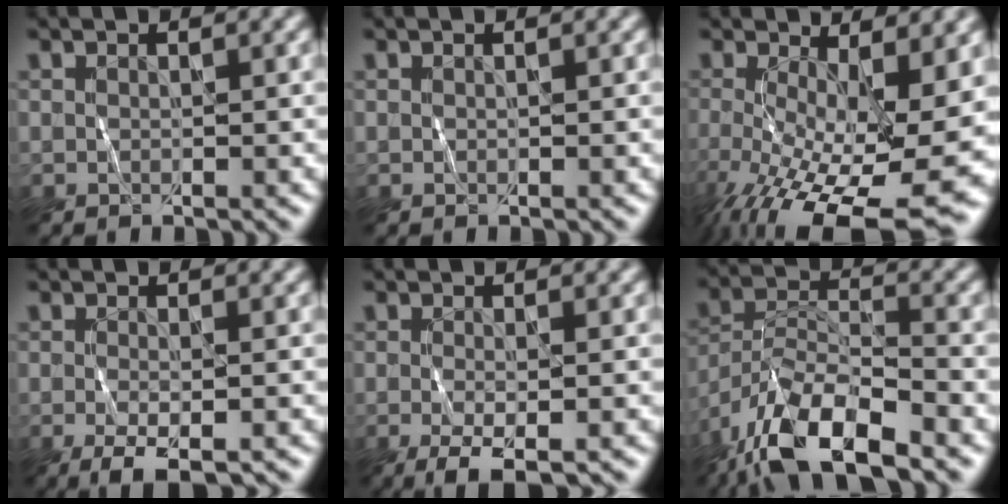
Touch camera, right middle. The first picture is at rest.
{"total": 0.0}
{"total": 14.5, "force": [-4.2, 6.2, 12.4], "torque": [-0.213, -0.049, -0.048]}
{"total": 2.9, "force": [-1.5, 0.7, 2.4], "torque": [-0.052, -0.007, -0.027]}
{"total": 3.2, "force": [-1.5, 0.8, 2.7], "torque": [-0.058, -0.007, -0.030]}
{"total": 10.8, "force": [-7.7, 3.6, 6.6], "torque": [-0.117, 0.003, -0.149]}